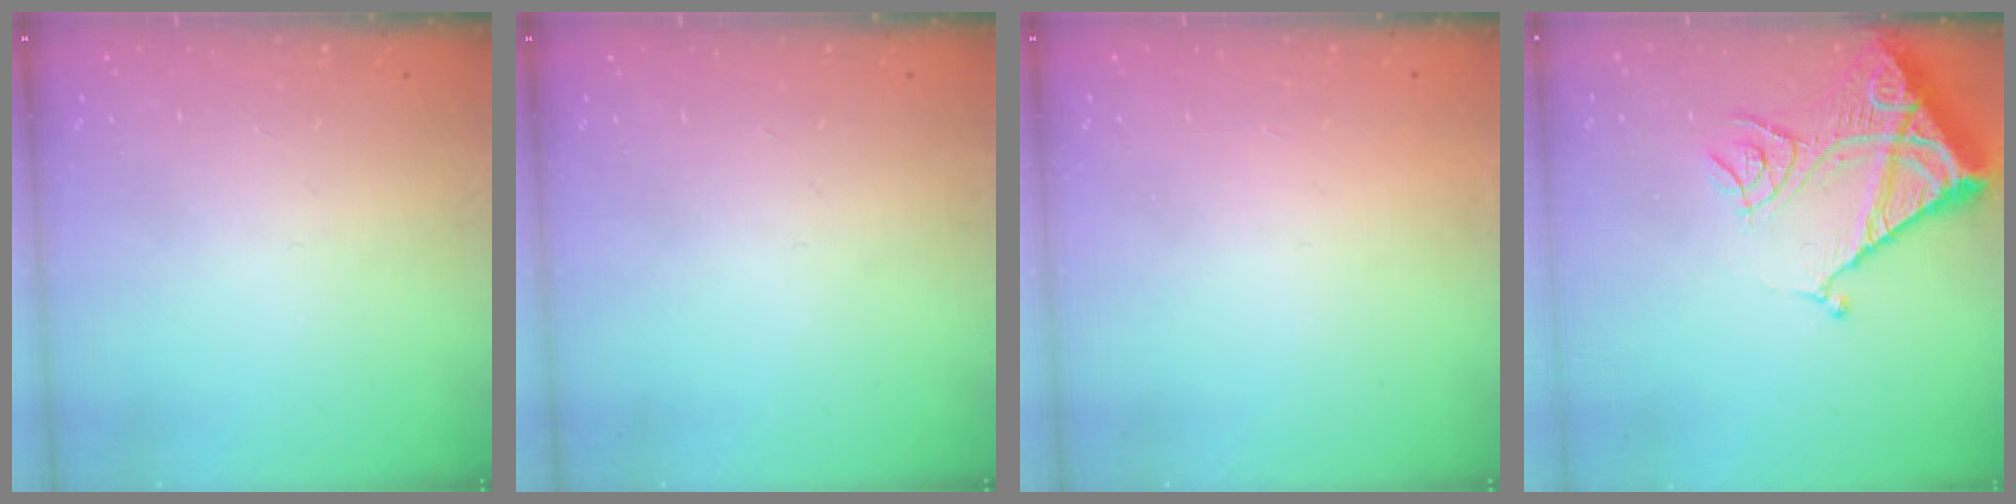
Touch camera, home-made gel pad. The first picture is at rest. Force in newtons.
{"total": 0.0}
{"total": 1.5, "press": 1.5, "slide": 0.1}
{"total": 13.7, "press": 13.6, "slide": 1.6}